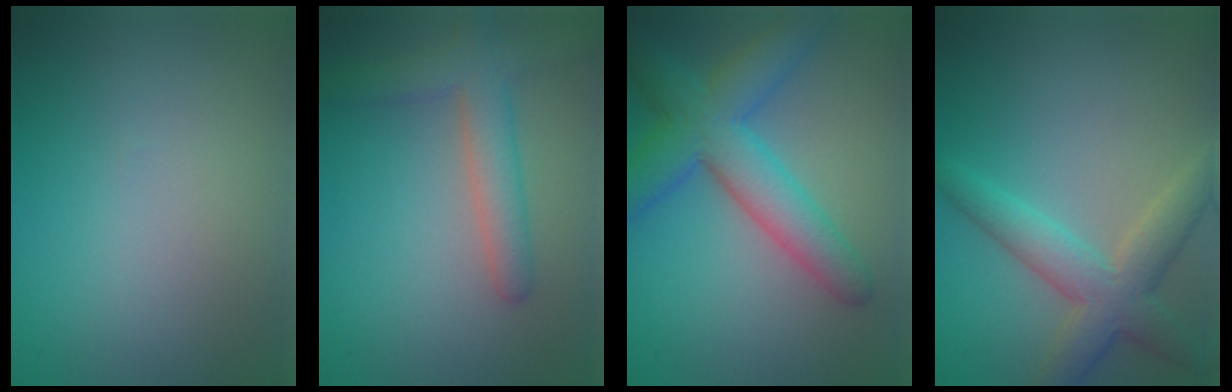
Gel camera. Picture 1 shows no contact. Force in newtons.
{"total": 3.8, "press": 3.8, "slide": 0.3}
{"total": 6.8, "press": 6.8, "slide": 0.2}
{"total": 4.3, "press": 4.3, "slide": 0.3}